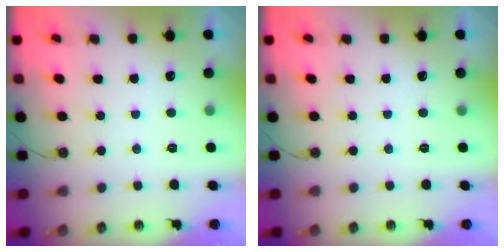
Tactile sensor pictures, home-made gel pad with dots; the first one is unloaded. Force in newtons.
{"total": 0.0}